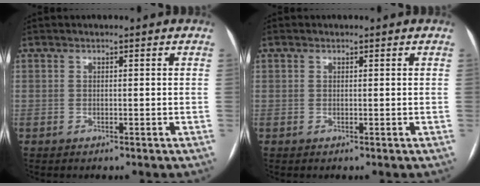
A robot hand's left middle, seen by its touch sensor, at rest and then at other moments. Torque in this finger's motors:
{"motor_torque": [0.36, -0.36, 0.17, 0.02]}